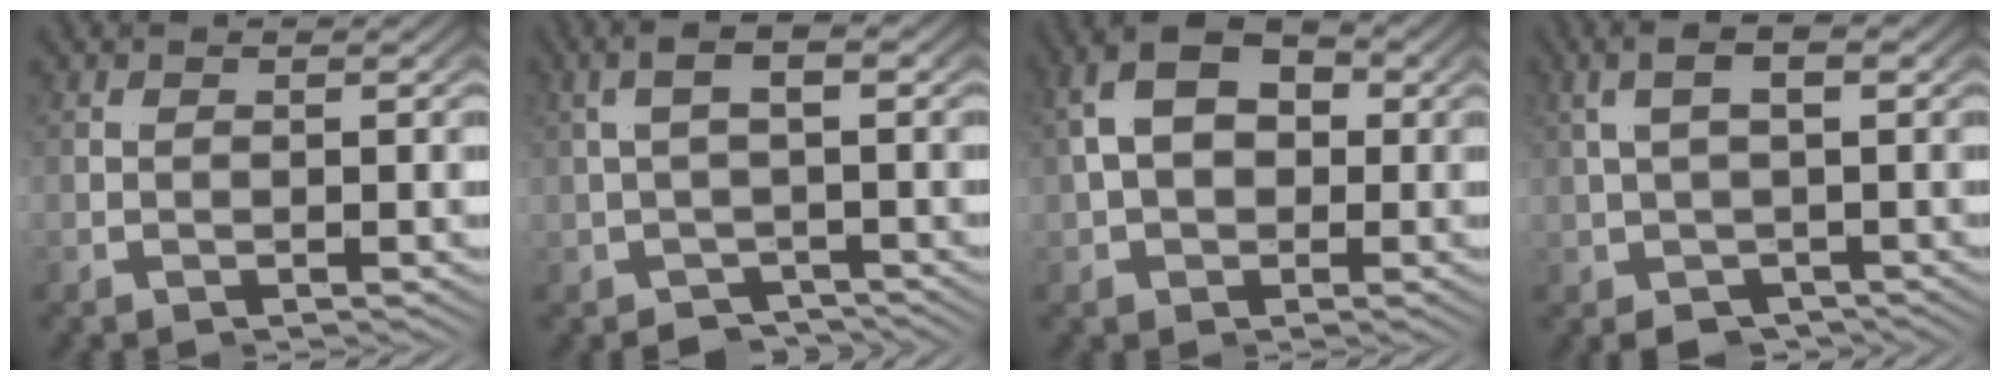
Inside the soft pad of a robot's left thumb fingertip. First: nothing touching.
{"total": 2.9, "force": [-0.9, 1.3, 2.5], "torque": [-0.039, 0.002, -0.016]}
{"total": 9.1, "force": [2.0, 6.7, 5.8], "torque": [-0.101, -0.002, 0.034]}
{"total": 2.9, "force": [-0.4, 1.3, 2.6], "torque": [-0.029, 0.006, -0.007]}